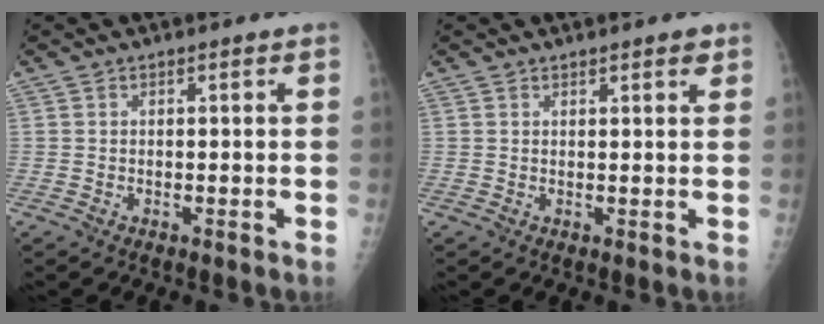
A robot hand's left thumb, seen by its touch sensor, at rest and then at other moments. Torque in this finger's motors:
{"motor_torque": [-0.39, -0.21, -0.03, -0.11, 0.04]}